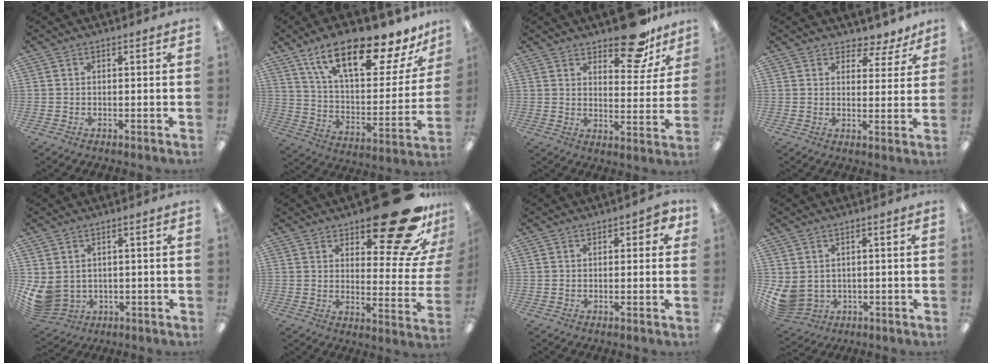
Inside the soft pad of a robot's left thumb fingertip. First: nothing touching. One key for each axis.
{"total": 22.6, "fx": 15.6, "fy": 7.5, "fz": 14.5, "tx": -0.238, "ty": -0.094, "tz": 0.260}
{"total": 14.3, "fx": 10.8, "fy": 6.1, "fz": 7.2, "tx": -0.075, "ty": -0.075, "tz": 0.184}
{"total": 4.3, "fx": 3.6, "fy": 2.2, "fz": 0.8, "tx": 0.002, "ty": -0.029, "tz": 0.061}
{"total": 5.8, "fx": 0.7, "fy": 5.1, "fz": 2.6, "tx": -0.080, "ty": -0.013, "tz": 0.017}
{"total": 25.0, "fx": 16.4, "fy": 9.7, "fz": 16.1, "tx": -0.182, "ty": -0.108, "tz": 0.264}
{"total": 3.3, "fx": 1.2, "fy": 1.8, "fz": 2.6, "tx": -0.026, "ty": -0.001, "tz": 0.015}
{"total": 5.2, "fx": 0.4, "fy": 4.8, "fz": 2.1, "tx": -0.072, "ty": -0.010, "tz": 0.010}